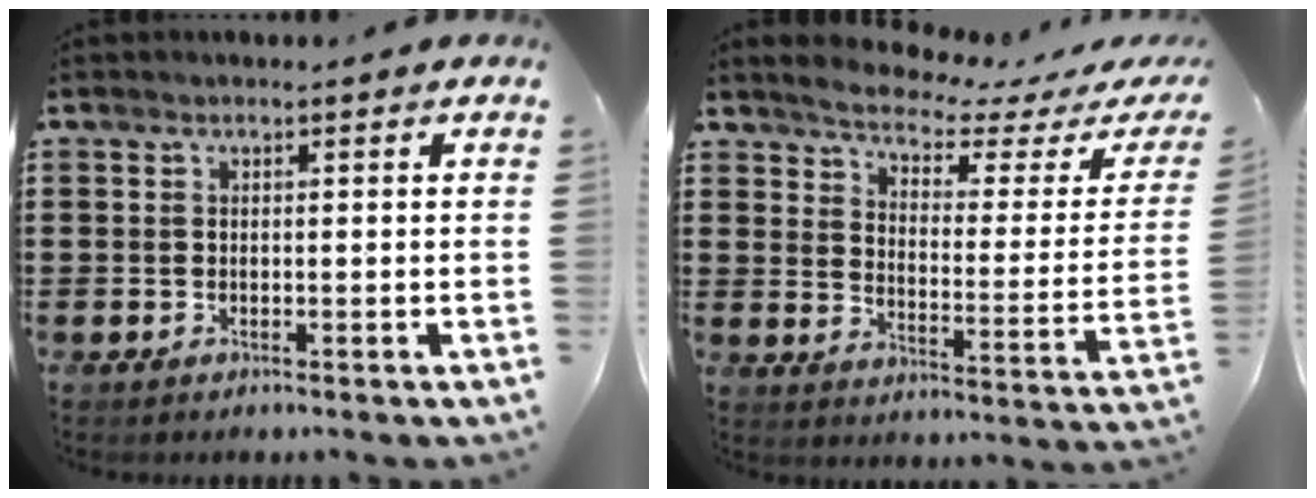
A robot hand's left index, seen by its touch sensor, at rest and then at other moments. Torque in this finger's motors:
{"motor_torque": [2.14, 0.00, 0.17, 0.00]}